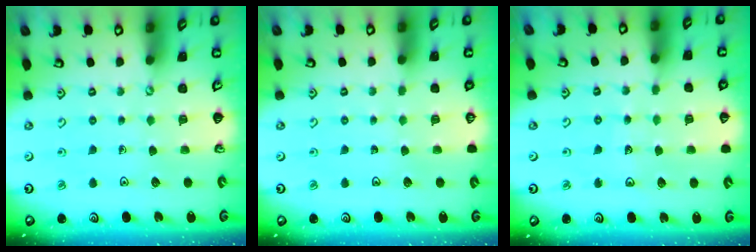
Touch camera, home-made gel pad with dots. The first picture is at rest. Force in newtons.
{"total": 0.0}
{"total": 3.4, "press": 3.2, "slide": 1.3}